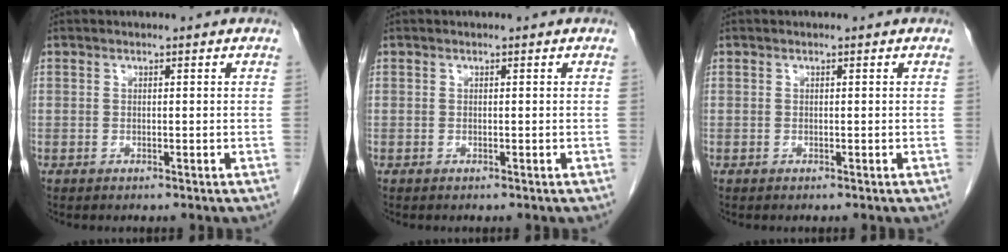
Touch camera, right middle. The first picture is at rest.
{"total": 0.0}
{"total": 0.0}